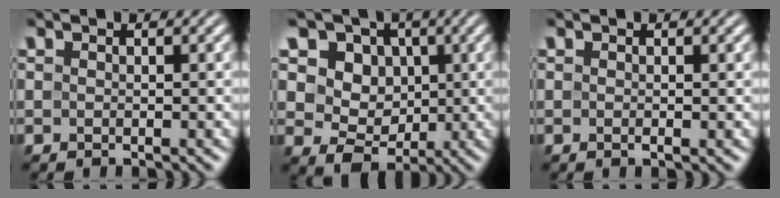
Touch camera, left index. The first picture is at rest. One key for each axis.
{"total": 8.5, "fx": 2.7, "fy": 6.9, "fz": 4.1, "tx": -0.062, "ty": 0.007, "tz": 0.035}
{"total": 0.7, "fx": 0.0, "fy": 0.1, "fz": 0.7, "tx": -0.009, "ty": -0.001, "tz": -0.001}